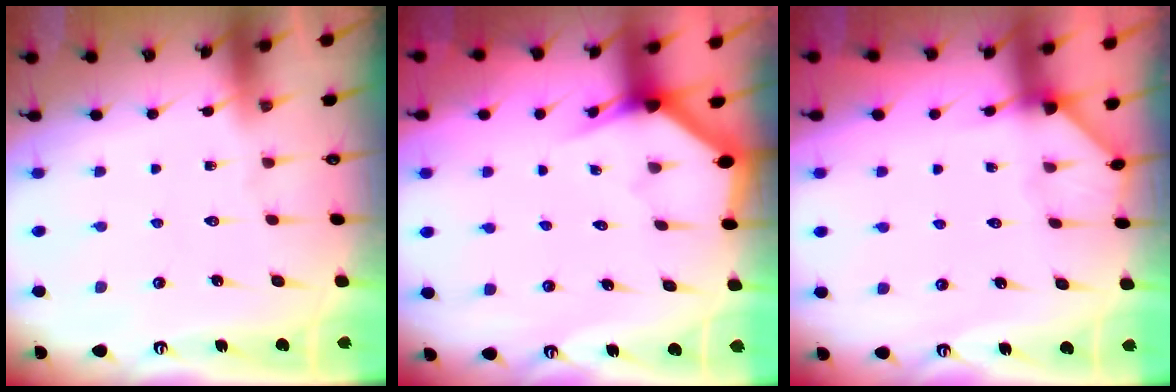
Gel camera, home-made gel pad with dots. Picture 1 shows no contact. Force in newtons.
{"total": 2.9, "press": 2.9, "slide": 0.1}
{"total": 2.8, "press": 2.8, "slide": 0.2}